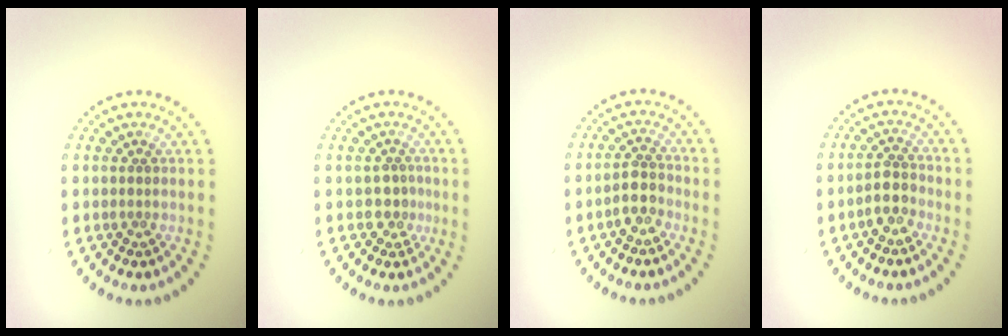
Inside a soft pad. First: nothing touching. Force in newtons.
{"total": 1.5, "press": 1.3, "slide": 0.8}
{"total": 2.3, "press": 2.0, "slide": 1.1}
{"total": 2.3, "press": 2.0, "slide": 1.1}